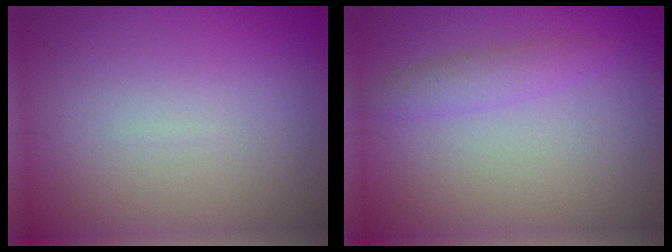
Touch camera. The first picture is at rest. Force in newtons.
{"total": 2.0, "press": 1.9, "slide": 0.2}